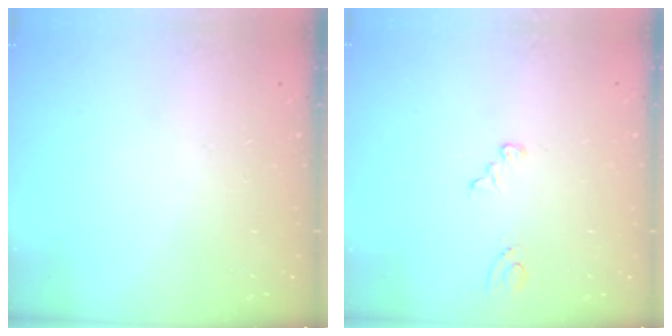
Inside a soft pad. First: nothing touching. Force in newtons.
{"total": 4.5, "press": 4.5, "slide": 0.5}